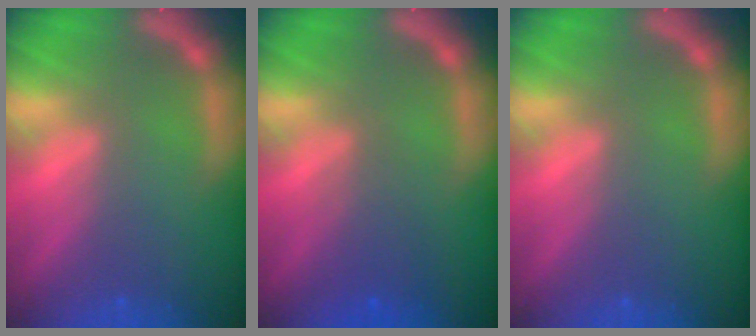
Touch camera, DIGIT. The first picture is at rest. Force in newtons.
{"total": 2.5}
{"total": 0.0}